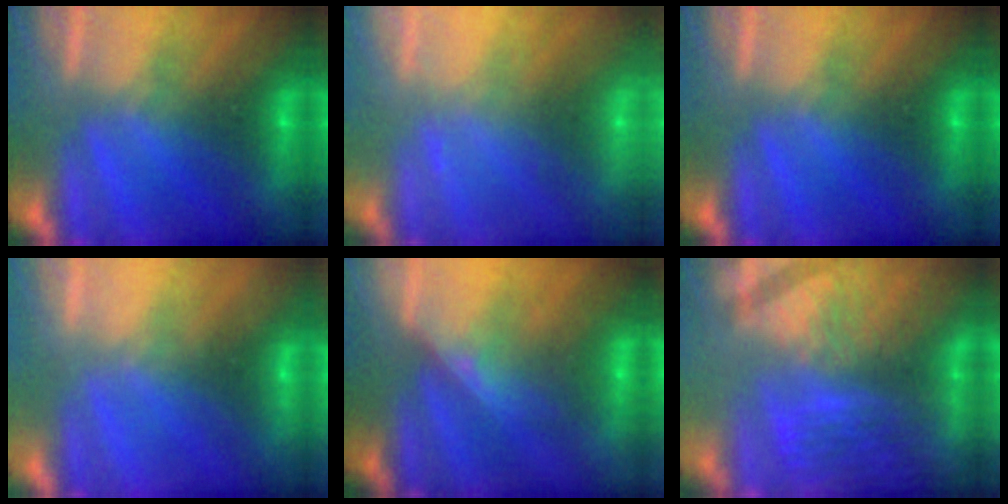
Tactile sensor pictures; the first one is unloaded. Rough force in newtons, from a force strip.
{"total": 7.0}
{"total": 0.0}
{"total": 2.3}
{"total": 2.2}
{"total": 5.5}